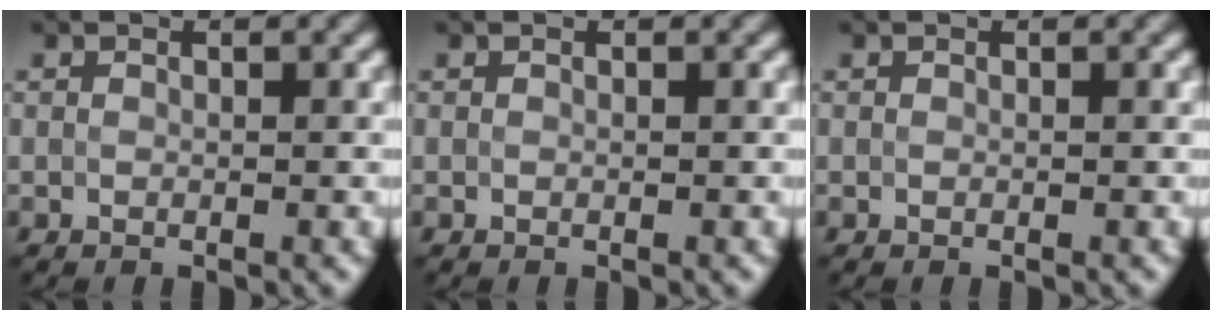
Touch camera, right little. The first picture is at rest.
{"total": 0.0}
{"total": 0.0}